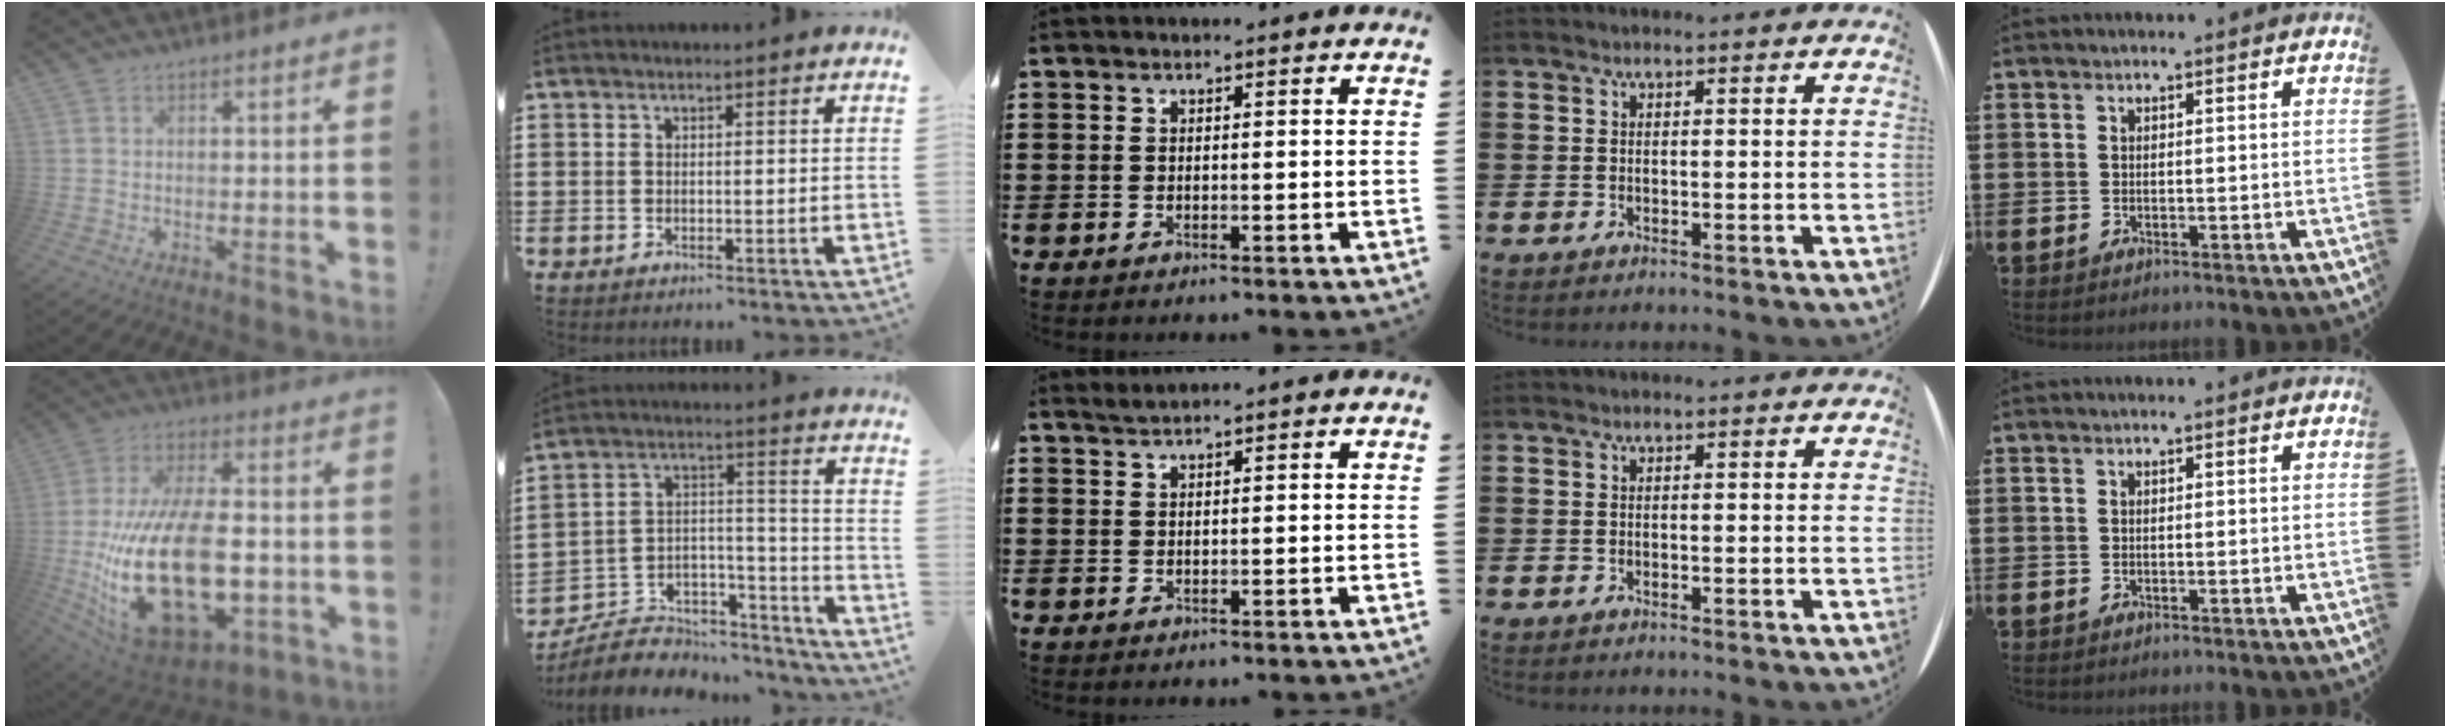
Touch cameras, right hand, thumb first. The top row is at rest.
{"thumb": {"total": 31.9, "force": [-5.1, 17.4, 26.3], "torque": [-0.512, 0.018, -0.068]}, "index": {"total": 6.7, "force": [-5.5, 3.5, 1.5], "torque": [-0.029, 0.009, -0.102]}, "middle": {"total": 1.2, "force": [1.2, -0.3, 0.3], "torque": [-0.007, -0.001, 0.023]}}